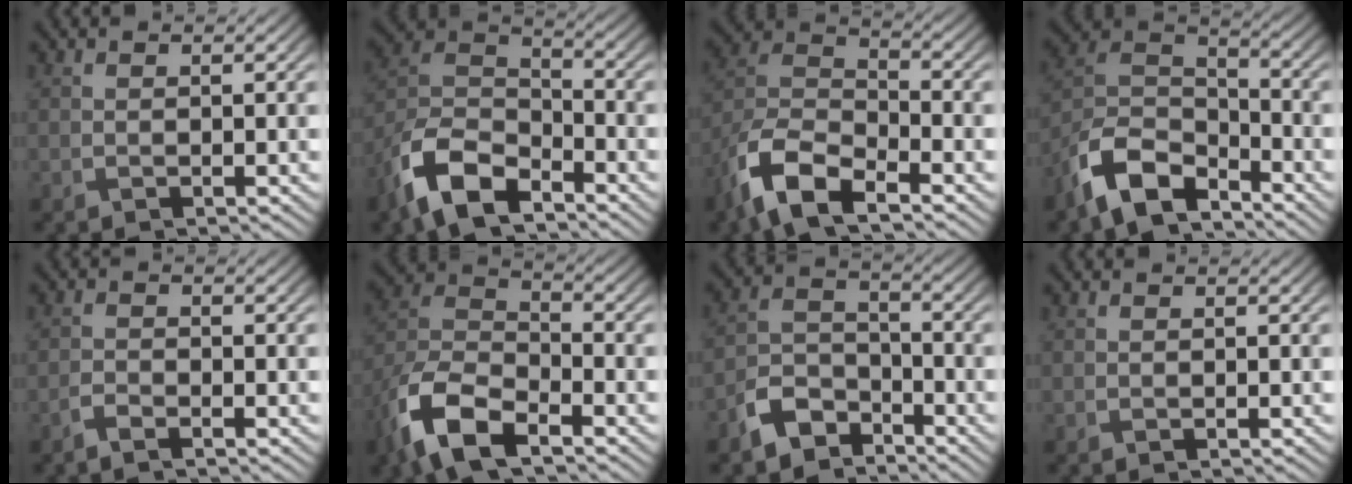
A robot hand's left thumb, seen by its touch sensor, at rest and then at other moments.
{"total": 12.1, "force": [-7.9, 5.9, 7.0], "torque": [-0.161, -0.012, -0.166]}
{"total": 11.1, "force": [-7.3, 4.6, 7.0], "torque": [-0.151, -0.011, -0.161]}
{"total": 10.9, "force": [-7.7, 5.0, 5.8], "torque": [-0.130, -0.010, -0.165]}
{"total": 1.5, "force": [-1.2, 0.4, 0.8], "torque": [-0.021, 0.001, -0.029]}
{"total": 11.9, "force": [-7.4, 5.5, 7.5], "torque": [-0.169, -0.017, -0.159]}
{"total": 6.8, "force": [-5.0, 3.7, 2.7], "torque": [-0.061, -0.001, -0.116]}
{"total": 0.0}